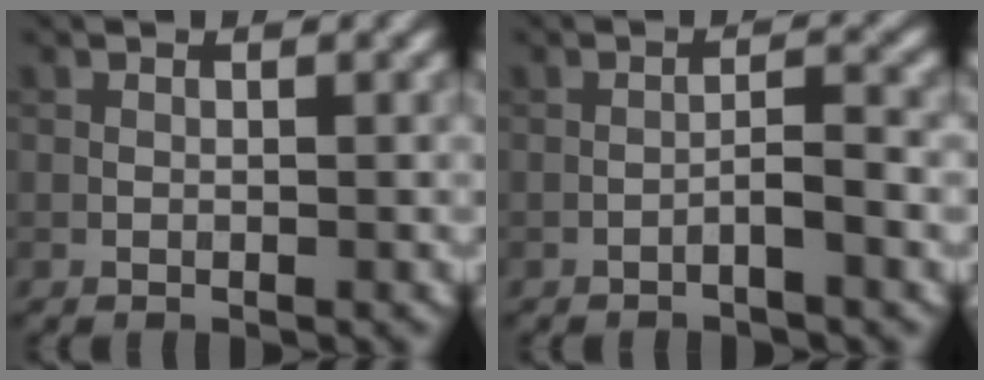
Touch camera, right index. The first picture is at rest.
{"total": 1.9, "force": [-1.1, 0.1, 1.5], "torque": [-0.025, 0.009, -0.022]}